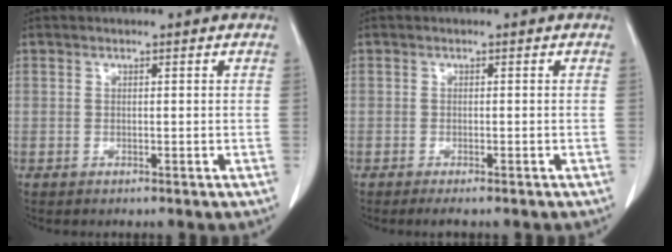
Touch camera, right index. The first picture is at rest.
{"total": 3.2, "force": [-2.6, 0.4, 1.8], "torque": [-0.018, -0.006, -0.032]}